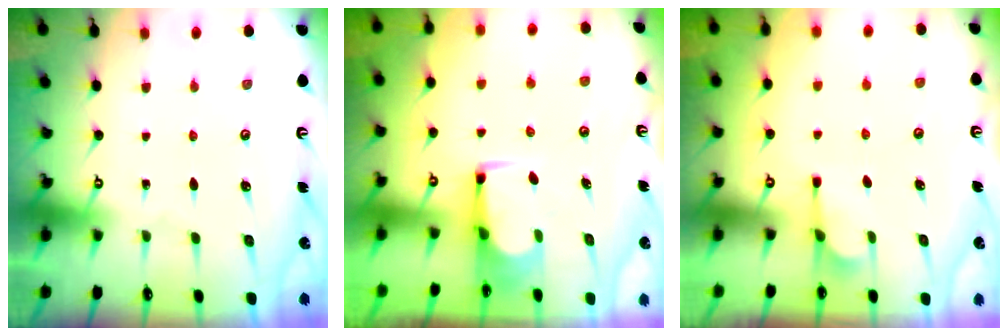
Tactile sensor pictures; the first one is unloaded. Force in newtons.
{"total": 1.6, "press": 1.6, "slide": 0.3}
{"total": 4.3, "press": 4.1, "slide": 1.1}